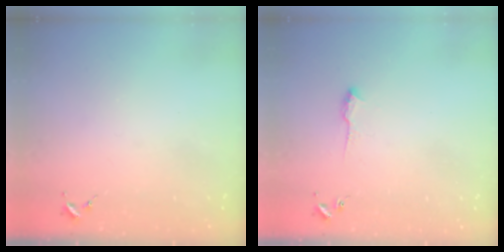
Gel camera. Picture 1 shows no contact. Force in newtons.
{"total": 6.5, "press": 6.4, "slide": 0.9}